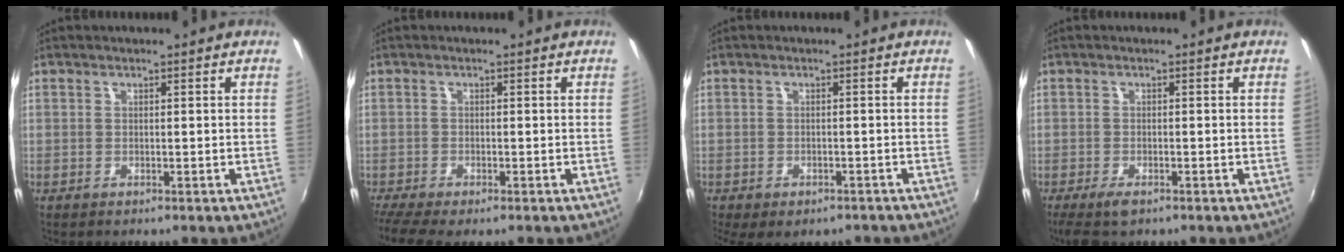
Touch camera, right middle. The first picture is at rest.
{"total": 4.9, "force": [-3.9, 0.6, 2.8], "torque": [-0.069, -0.029, -0.072]}
{"total": 6.8, "force": [-4.8, 3.1, 3.7], "torque": [-0.081, -0.029, -0.062]}
{"total": 4.2, "force": [-2.9, 1.6, 2.6], "torque": [-0.062, -0.017, -0.052]}